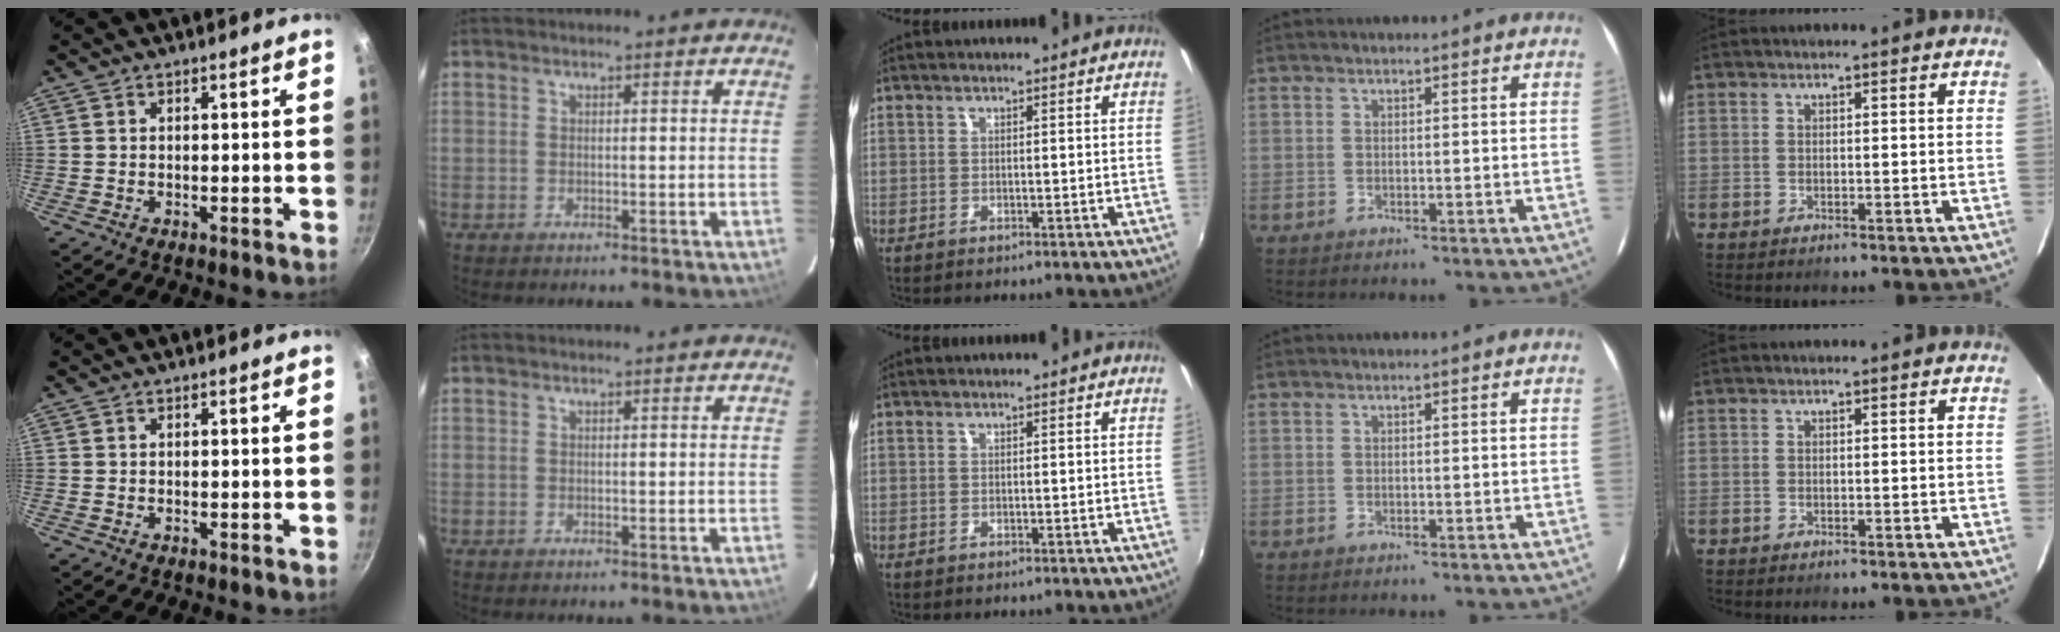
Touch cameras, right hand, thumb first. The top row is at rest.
{}